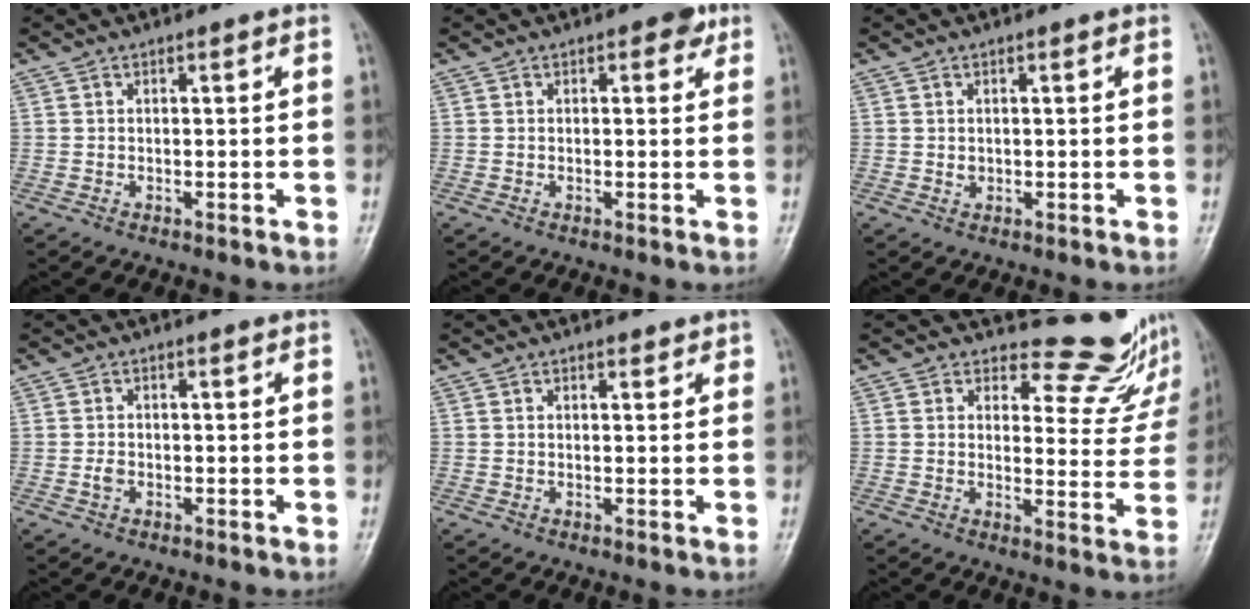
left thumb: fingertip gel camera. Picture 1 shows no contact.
{"total": 2.1, "force": [1.1, 1.4, 1.2], "torque": [0.002, -0.001, 0.009]}
{"total": 0.9, "force": [0.3, 0.8, 0.4], "torque": [-0.001, -0.001, 0.005]}
{"total": 1.2, "force": [-0.3, 0.9, 0.8], "torque": [-0.014, 0.000, -0.006]}
{"total": 1.3, "force": [1.1, 0.7, 0.3], "torque": [0.007, -0.007, 0.011]}
{"total": 10.4, "force": [9.8, 3.2, 1.0], "torque": [0.022, -0.107, 0.105]}